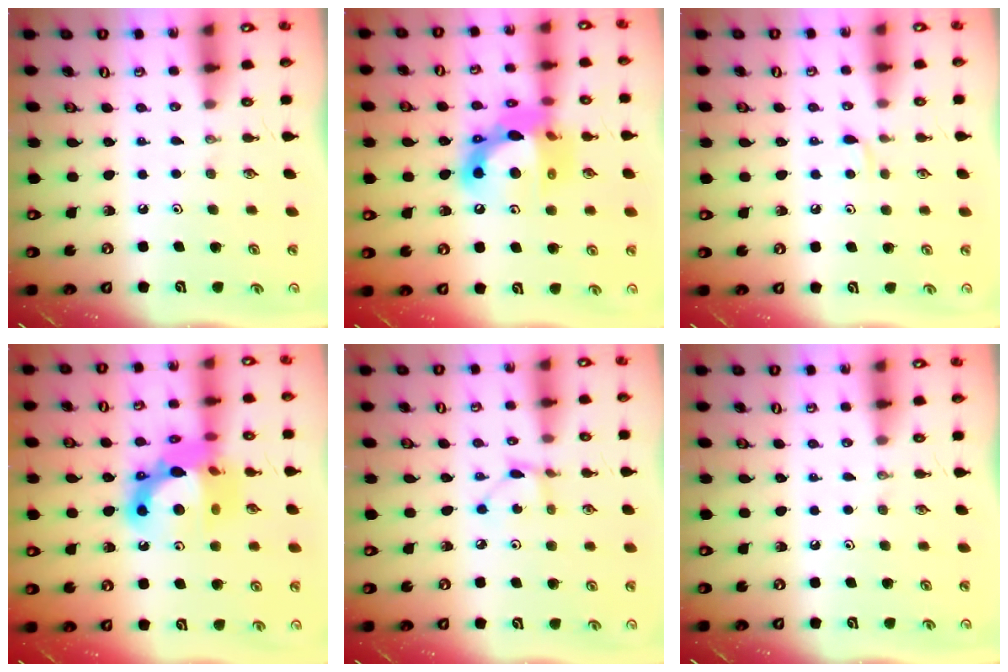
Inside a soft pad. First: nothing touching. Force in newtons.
{"total": 16.5, "press": 16.5, "slide": 1.5}
{"total": 4.4, "press": 4.3, "slide": 0.6}
{"total": 16.1, "press": 16.1, "slide": 1.5}
{"total": 2.2, "press": 2.2, "slide": 0.1}
{"total": 0.0}